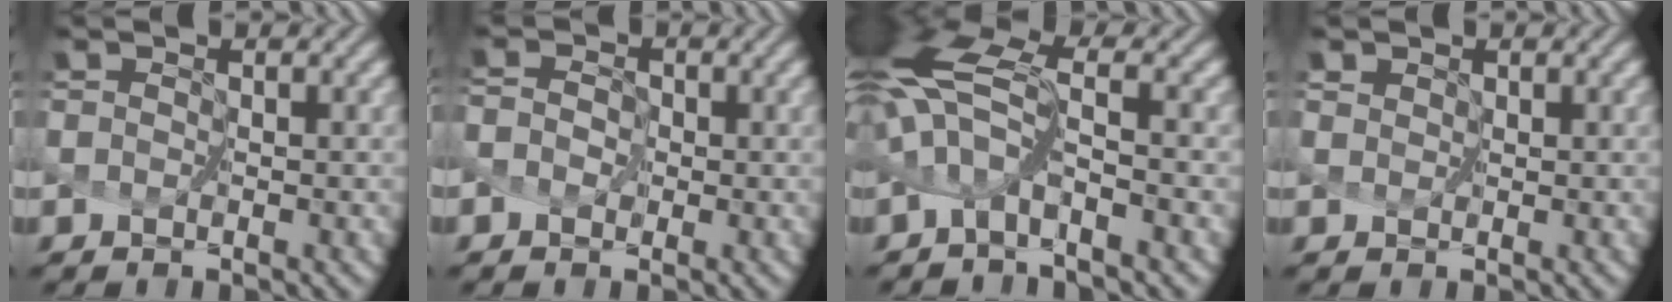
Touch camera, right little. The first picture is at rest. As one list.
[{"total": 1.9, "force": [-0.1, 1.6, 1.0], "torque": [-0.012, 0.006, -0.008]}, {"total": 5.4, "force": [-0.4, 1.8, 5.1], "torque": [-0.098, 0.012, -0.019]}, {"total": 0.6, "force": [0.4, 0.4, 0.0], "torque": [0.005, 0.000, 0.007]}]